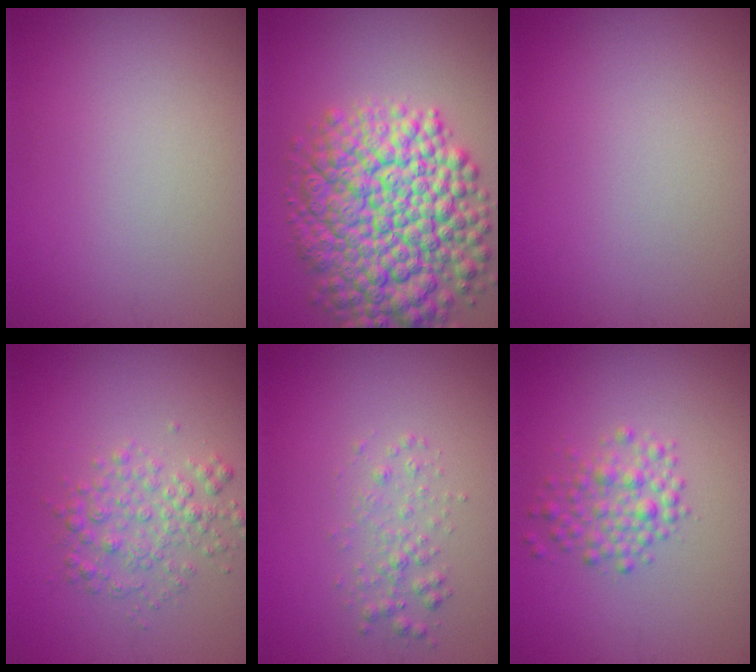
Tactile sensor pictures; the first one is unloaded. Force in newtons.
{"total": 11.7, "press": 11.7, "slide": 0.4}
{"total": 0.0}
{"total": 2.9, "press": 2.9, "slide": 0.0}
{"total": 1.7, "press": 1.7, "slide": 0.0}
{"total": 2.6, "press": 2.6, "slide": 0.0}